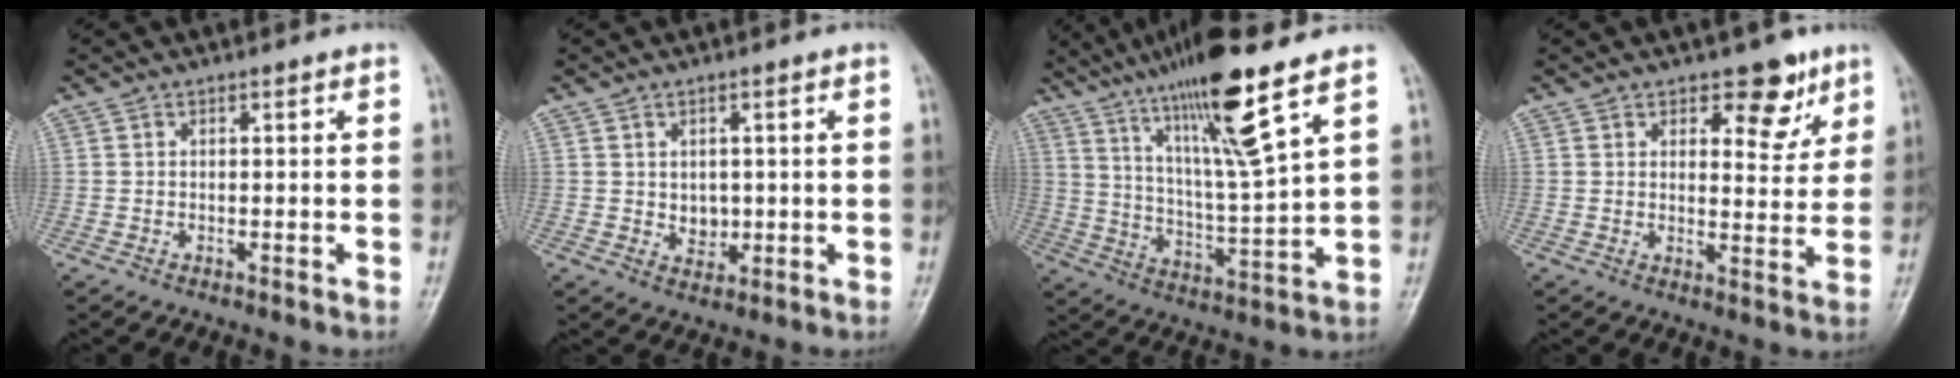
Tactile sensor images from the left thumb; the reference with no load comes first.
{"total": 3.6, "force": [0.2, 2.9, 2.1], "torque": [-0.016, -0.005, 0.011]}
{"total": 17.6, "force": [10.9, 1.3, 13.8], "torque": [-0.236, -0.053, 0.194]}
{"total": 7.5, "force": [4.5, 4.0, 4.4], "torque": [-0.022, -0.026, 0.060]}